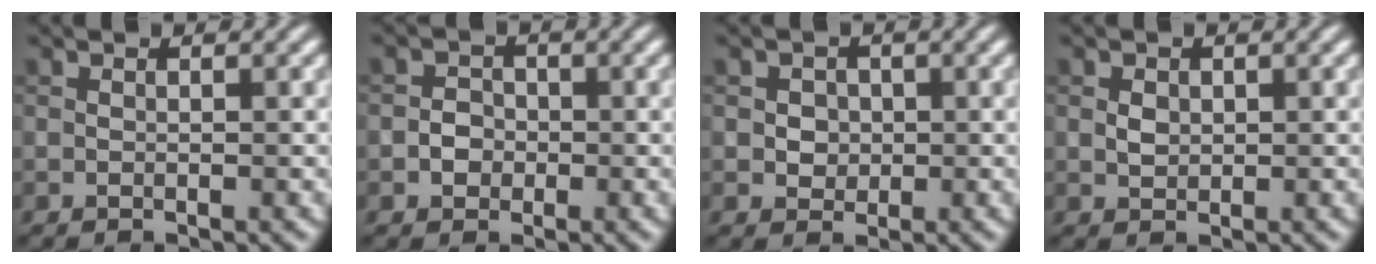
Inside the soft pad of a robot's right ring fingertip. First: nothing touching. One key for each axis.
{"total": 1.7, "fx": -0.5, "fy": 1.5, "fz": 0.6, "tx": -0.001, "ty": 0.003, "tz": -0.015}
{"total": 1.7, "fx": 0.1, "fy": 1.6, "fz": 0.7, "tx": -0.002, "ty": 0.001, "tz": 0.002}
{"total": 1.1, "fx": 0.2, "fy": 0.9, "fz": 0.6, "tx": -0.012, "ty": 0.000, "tz": 0.005}